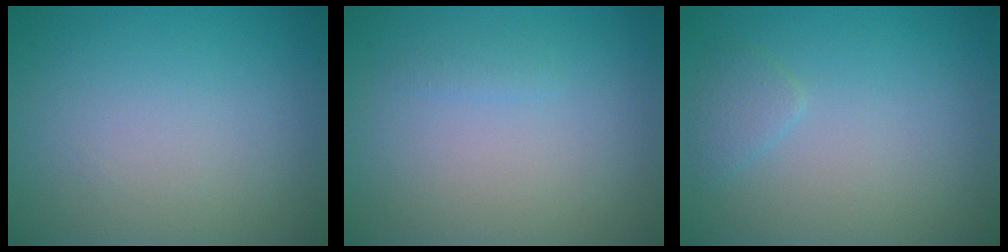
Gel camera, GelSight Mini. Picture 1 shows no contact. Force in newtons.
{"total": 0.6, "press": 0.6, "slide": 0.1}
{"total": 1.2, "press": 1.2, "slide": 0.1}